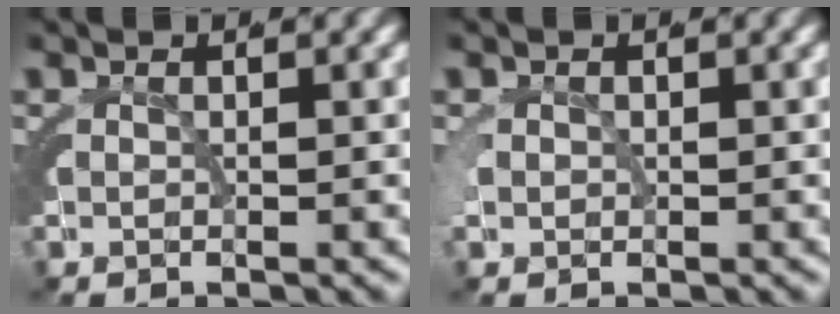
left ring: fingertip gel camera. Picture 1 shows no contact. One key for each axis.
{"total": 1.0, "fx": 0.0, "fy": 0.9, "fz": 0.4, "tx": -0.018, "ty": -0.001, "tz": 0.000}